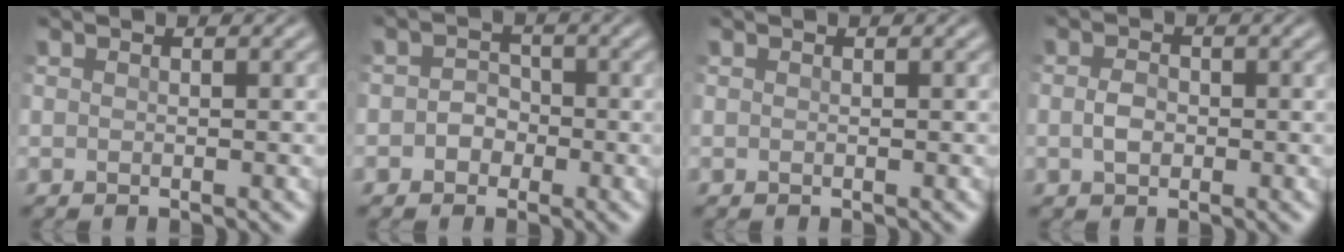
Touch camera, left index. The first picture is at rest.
{"total": 1.9, "force": [-0.6, 1.7, 0.7], "torque": [0.005, 0.003, -0.021]}
{"total": 0.0}
{"total": 1.9, "force": [-0.3, 1.4, 1.3], "torque": [-0.030, 0.001, -0.007]}